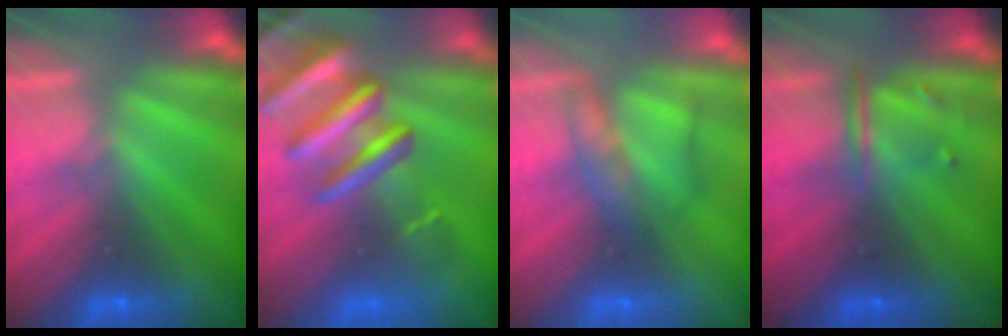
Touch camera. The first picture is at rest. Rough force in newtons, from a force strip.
{"total": 9.3}
{"total": 2.2}
{"total": 3.3}